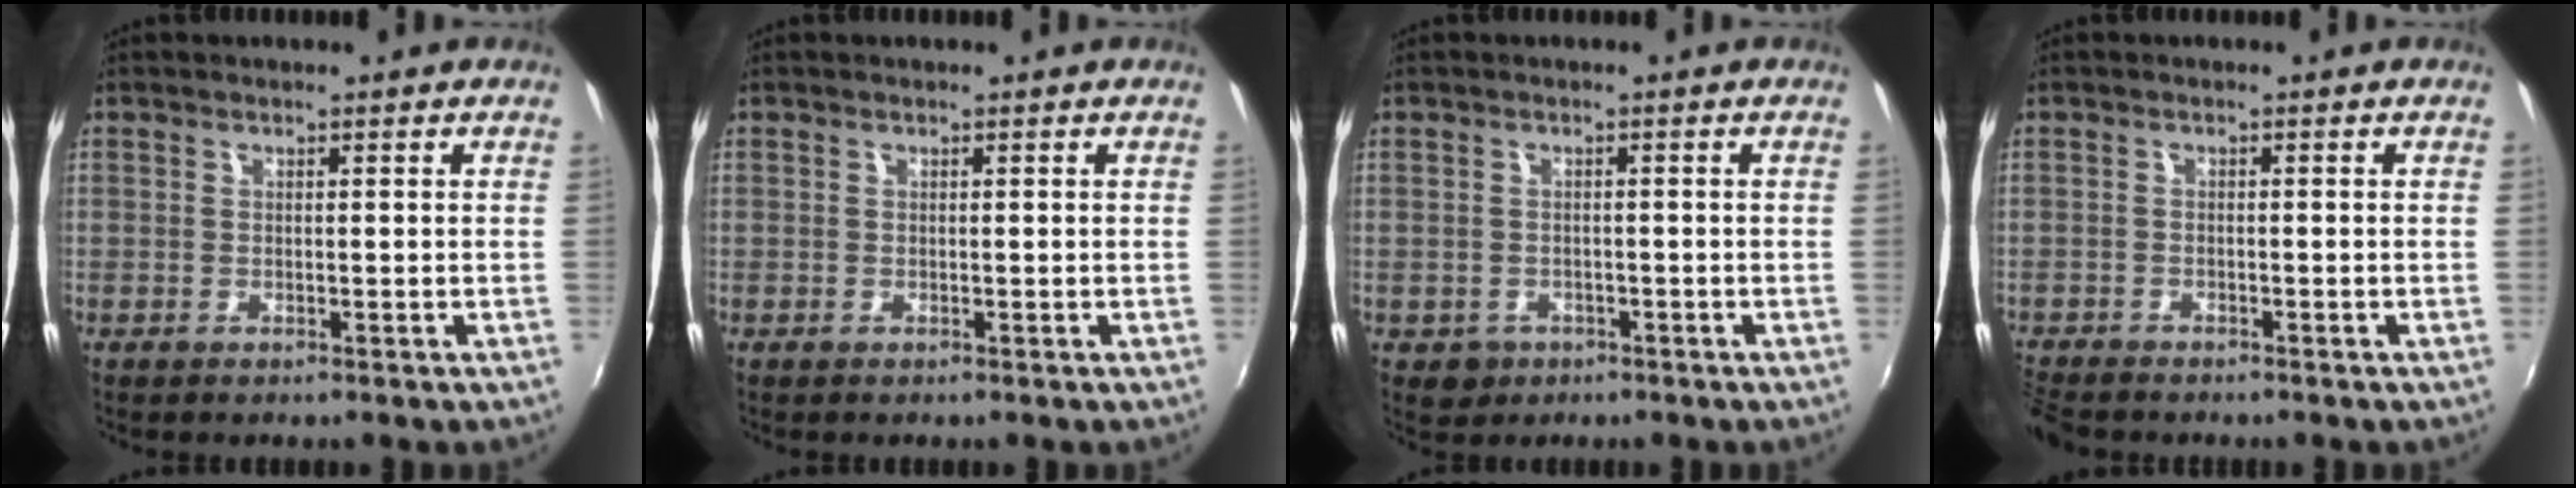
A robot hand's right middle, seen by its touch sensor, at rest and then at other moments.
{"total": 0.0}
{"total": 3.2, "force": [-1.3, 2.8, 0.8], "torque": [-0.024, -0.003, -0.013]}
{"total": 4.8, "force": [-4.4, 0.9, 1.5], "torque": [-0.048, -0.025, -0.084]}